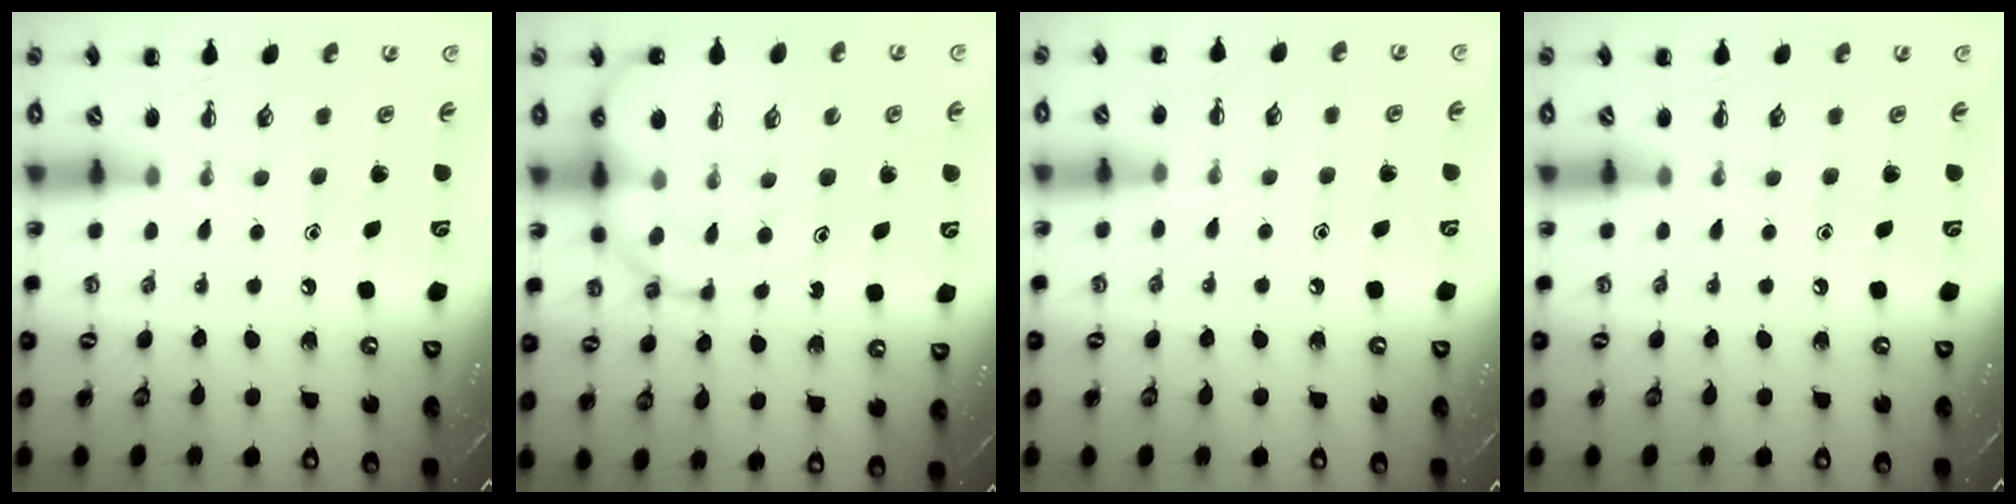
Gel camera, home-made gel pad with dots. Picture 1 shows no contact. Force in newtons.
{"total": 13.8, "press": 13.5, "slide": 3.0}
{"total": 7.2, "press": 6.8, "slide": 2.3}
{"total": 0.0}